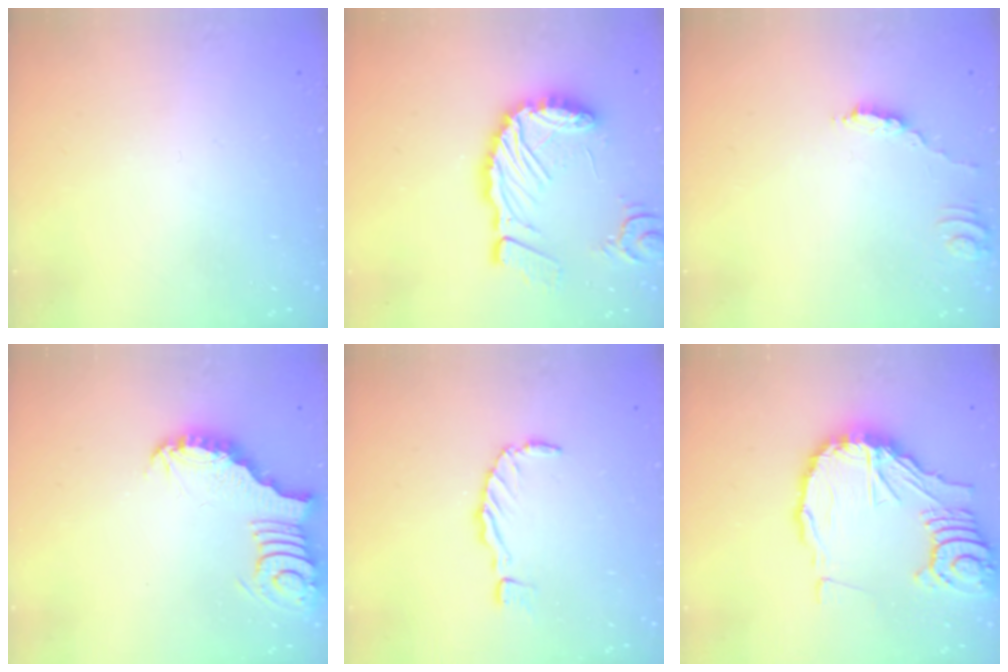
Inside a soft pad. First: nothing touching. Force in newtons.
{"total": 13.1, "press": 13.0, "slide": 1.6}
{"total": 1.8, "press": 1.8, "slide": 0.1}
{"total": 3.8, "press": 3.8, "slide": 0.6}
{"total": 1.2, "press": 1.2, "slide": 0.2}
{"total": 19.8, "press": 19.7, "slide": 2.2}